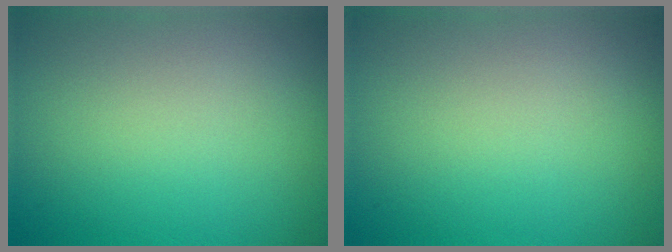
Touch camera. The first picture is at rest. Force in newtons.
{"total": 0.0}